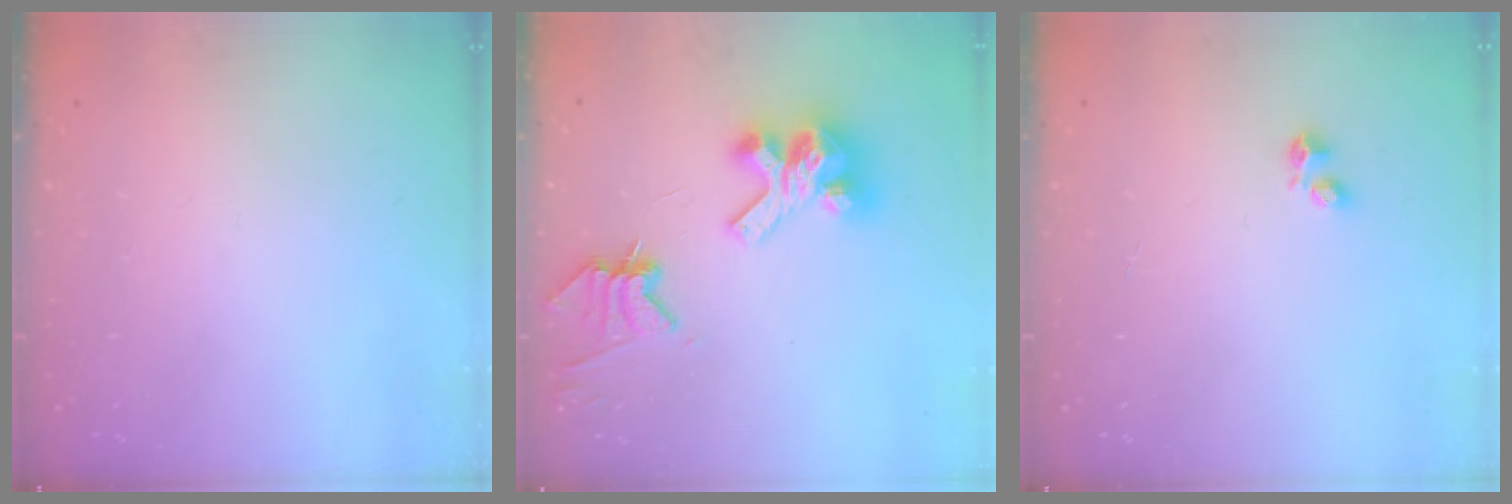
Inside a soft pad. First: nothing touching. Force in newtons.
{"total": 10.4, "press": 10.3, "slide": 1.0}
{"total": 2.9, "press": 2.8, "slide": 0.6}